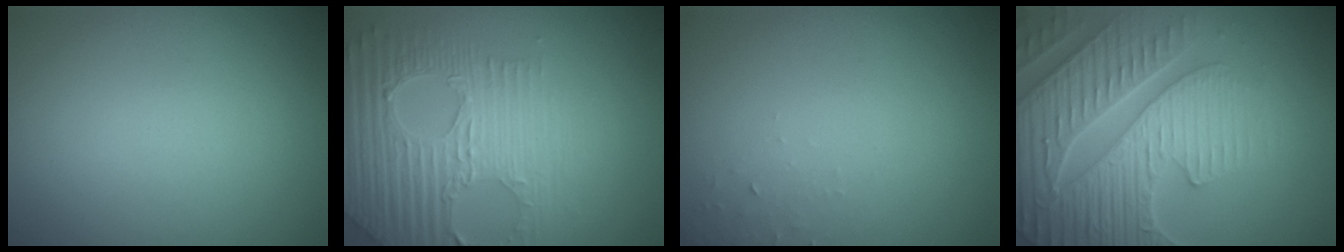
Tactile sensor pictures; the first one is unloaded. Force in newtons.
{"total": 6.9, "press": 5.2, "slide": 4.5}
{"total": 1.0, "press": 0.9, "slide": 0.1}
{"total": 7.6, "press": 7.4, "slide": 1.7}